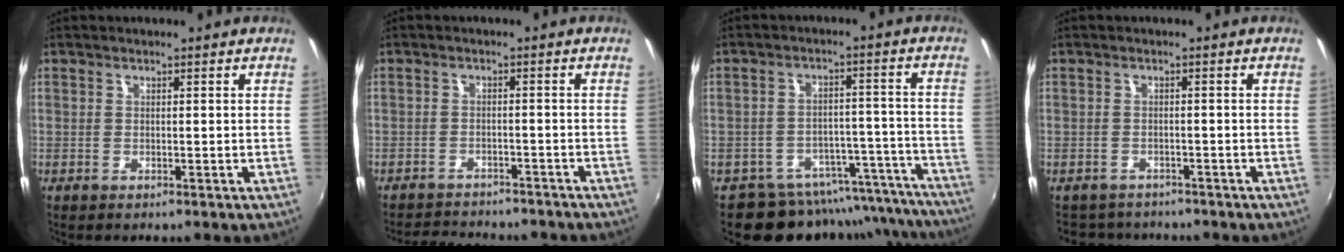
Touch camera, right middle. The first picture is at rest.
{"total": 10.1, "force": [-9.1, 2.8, 3.3], "torque": [-0.079, -0.009, -0.127]}
{"total": 16.8, "force": [-15.6, 5.8, 2.3], "torque": [-0.023, 0.054, -0.198]}
{"total": 4.8, "force": [-4.2, 2.3, 0.4], "torque": [-0.021, -0.002, -0.068]}